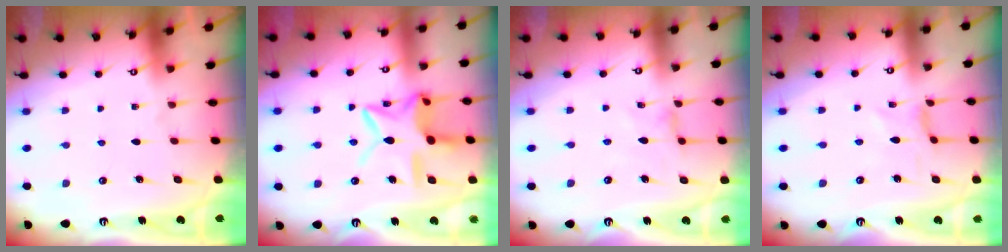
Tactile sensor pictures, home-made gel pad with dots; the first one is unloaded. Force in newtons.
{"total": 13.9, "press": 13.8, "slide": 1.0}
{"total": 0.8, "press": 0.8, "slide": 0.2}
{"total": 0.0}